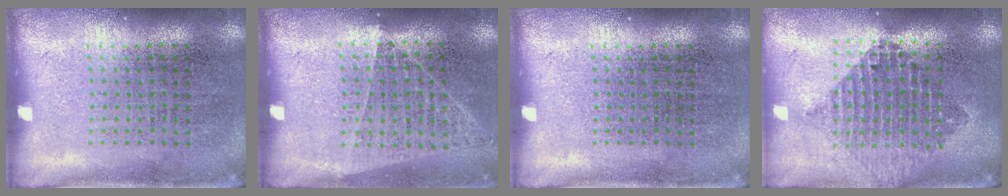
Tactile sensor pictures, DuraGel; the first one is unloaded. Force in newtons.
{"total": 1.0, "press": 0.9, "slide": 0.4}
{"total": 0.0}
{"total": 2.2, "press": 1.7, "slide": 1.3}